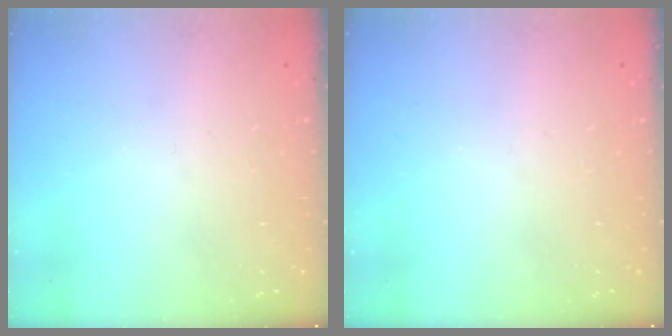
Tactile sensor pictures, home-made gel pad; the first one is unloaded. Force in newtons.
{"total": 0.0}